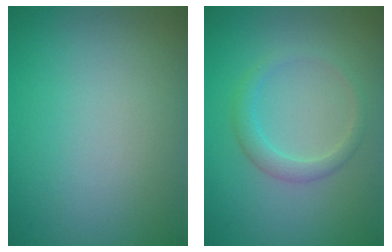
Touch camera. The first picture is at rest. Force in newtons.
{"total": 2.0, "press": 2.0, "slide": 0.1}